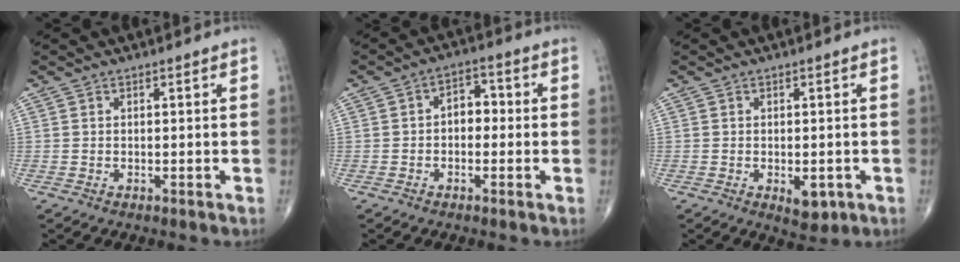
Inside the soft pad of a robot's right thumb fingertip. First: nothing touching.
{"total": 4.6, "force": [-0.4, 3.2, 3.3], "torque": [-0.030, 0.020, -0.018]}
{"total": 3.9, "force": [-1.2, 2.1, 3.0], "torque": [-0.028, -0.001, -0.008]}